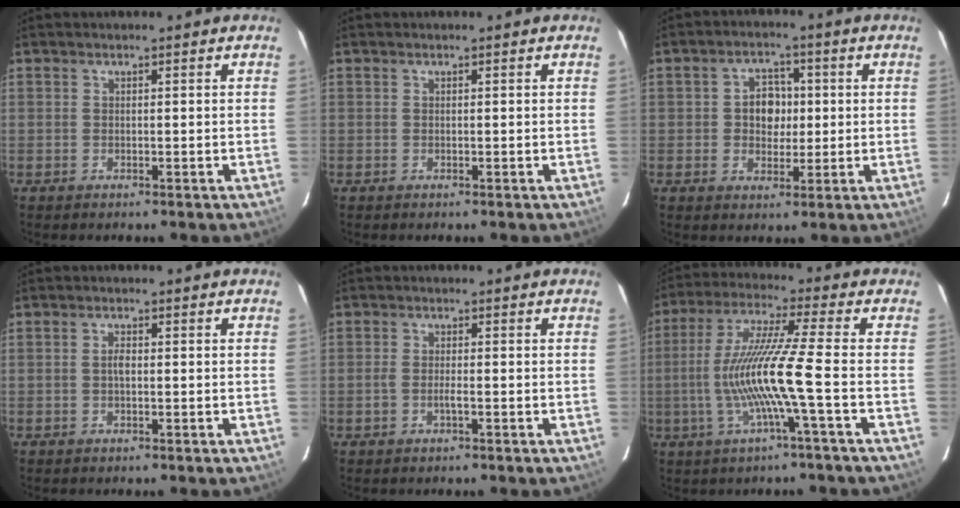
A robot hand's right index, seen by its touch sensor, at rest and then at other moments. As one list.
[{"total": 0.0}, {"total": 5.7, "force": [0.2, 4.8, 3.1], "torque": [-0.054, 0.016, 0.005]}, {"total": 1.5, "force": [-0.1, 0.7, 1.3], "torque": [-0.025, 0.004, -0.004]}, {"total": 2.2, "force": [-0.9, 0.8, 1.9], "torque": [-0.044, 0.001, -0.019]}, {"total": 12.5, "force": [-3.0, -1.6, 12.0], "torque": [-0.234, -0.004, -0.053]}]